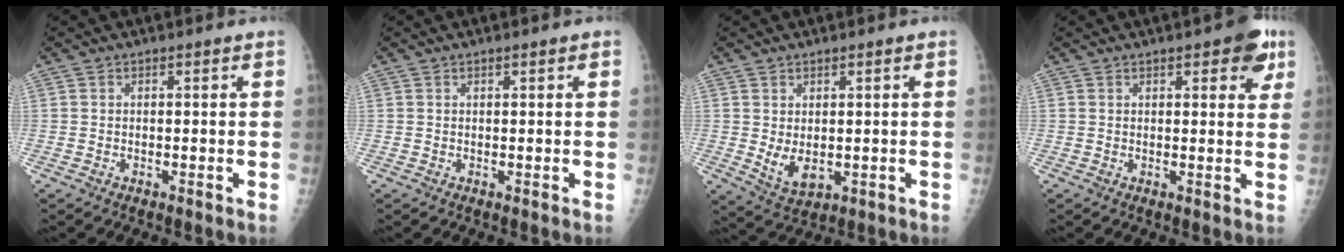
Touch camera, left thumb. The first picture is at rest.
{"total": 0.7, "force": [0.4, 0.1, 0.5], "torque": [-0.007, 0.001, 0.005]}
{"total": 5.0, "force": [0.0, 3.1, 4.0], "torque": [-0.060, -0.012, 0.016]}
{"total": 6.4, "force": [3.3, 2.6, 4.9], "torque": [-0.032, -0.009, 0.031]}